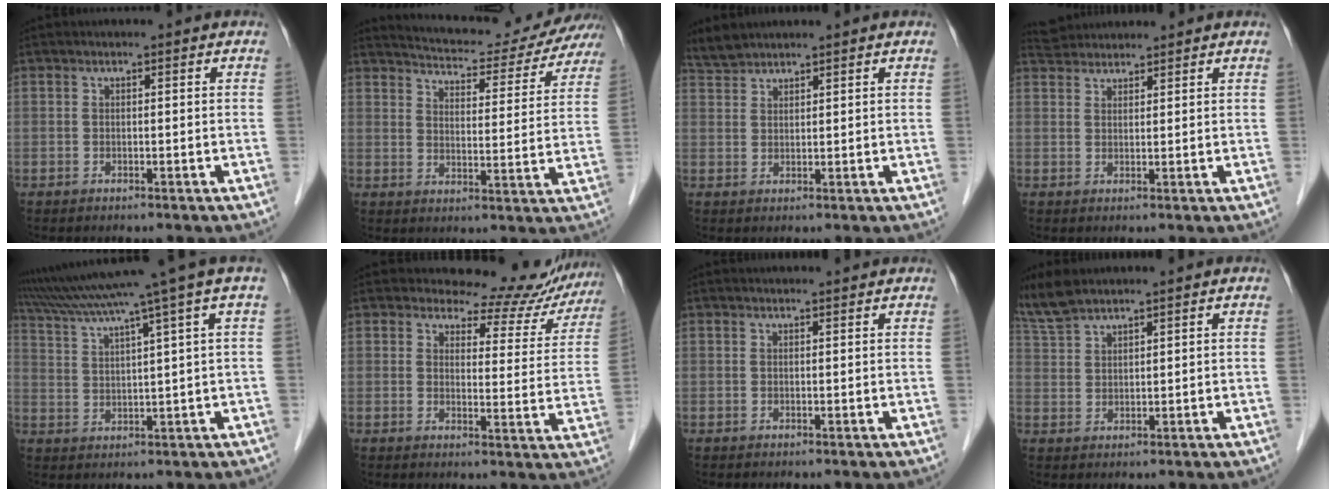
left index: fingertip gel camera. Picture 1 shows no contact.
{"total": 17.2, "force": [16.3, 2.9, 4.5], "torque": [-0.060, -0.022, 0.202]}
{"total": 2.7, "force": [2.7, 0.3, 0.1], "torque": [-0.011, 0.015, 0.059]}
{"total": 4.3, "force": [4.2, 0.8, 0.4], "torque": [-0.012, 0.036, 0.077]}
{"total": 12.9, "force": [9.6, -2.6, 8.2], "torque": [-0.141, 0.002, 0.150]}
{"total": 11.2, "force": [10.8, 3.1, 0.5], "torque": [0.016, -0.033, 0.106]}
{"total": 3.9, "force": [3.8, 0.4, 0.8], "torque": [-0.010, 0.025, 0.046]}
{"total": 5.4, "force": [4.9, 0.7, 2.0], "torque": [-0.060, 0.020, 0.111]}